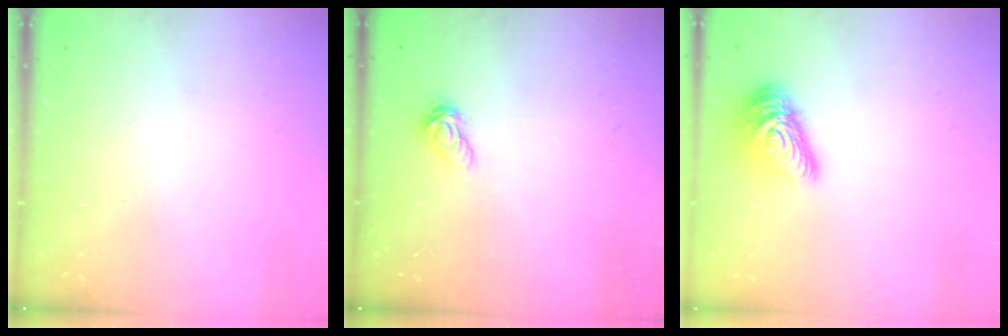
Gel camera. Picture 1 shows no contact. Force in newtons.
{"total": 6.0, "press": 6.0, "slide": 0.4}
{"total": 14.6, "press": 14.6, "slide": 0.8}